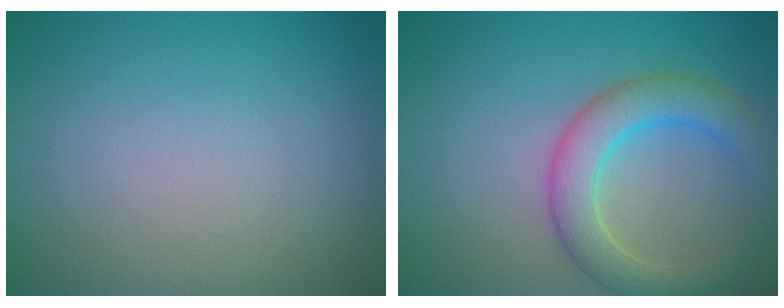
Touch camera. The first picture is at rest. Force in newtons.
{"total": 4.9, "press": 4.9, "slide": 0.0}